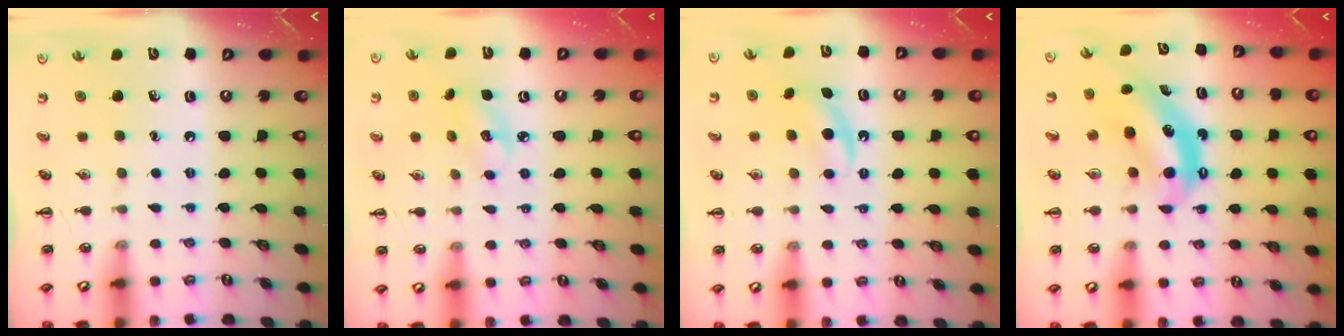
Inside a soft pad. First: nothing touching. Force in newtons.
{"total": 3.9, "press": 3.8, "slide": 0.8}
{"total": 5.0, "press": 4.7, "slide": 1.5}
{"total": 5.7, "press": 5.7, "slide": 0.5}